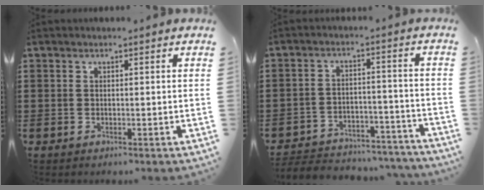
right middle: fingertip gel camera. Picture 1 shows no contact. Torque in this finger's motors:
{"motor_torque": [0.72, -0.31, 0.24, 0.13]}